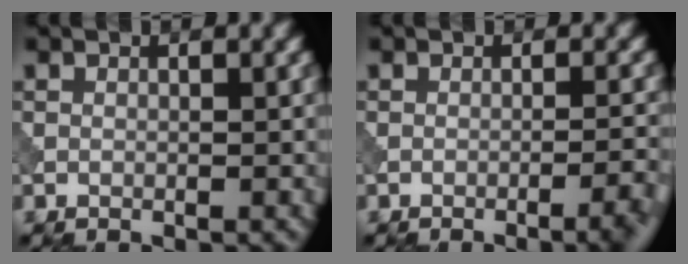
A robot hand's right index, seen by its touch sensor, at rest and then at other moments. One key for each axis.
{"total": 3.6, "fx": -2.0, "fy": 0.8, "fz": 2.9, "tx": -0.029, "ty": 0.014, "tz": -0.034}